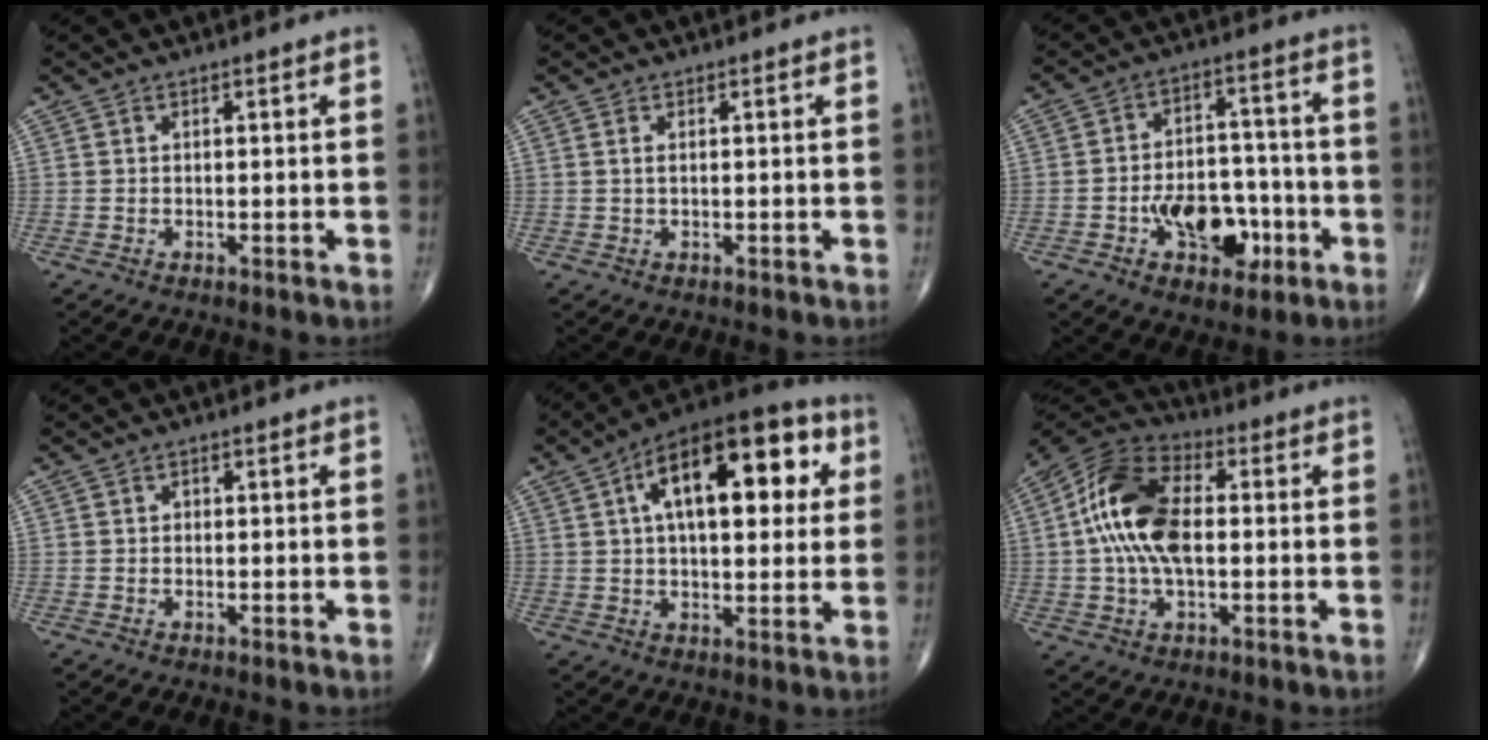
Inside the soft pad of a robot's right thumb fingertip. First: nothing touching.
{"total": 1.0, "force": [0.3, 0.4, 0.9], "torque": [-0.022, 0.004, 0.007]}
{"total": 13.1, "force": [-4.8, 8.2, 9.0], "torque": [-0.099, 0.042, -0.068]}
{"total": 0.6, "force": [0.1, 0.5, 0.3], "torque": [0.000, 0.002, -0.001]}
{"total": 22.3, "force": [6.5, 10.5, 18.5], "torque": [-0.255, 0.020, 0.091]}
{"total": 16.0, "force": [1.2, 8.8, 13.4], "torque": [-0.261, 0.026, 0.012]}